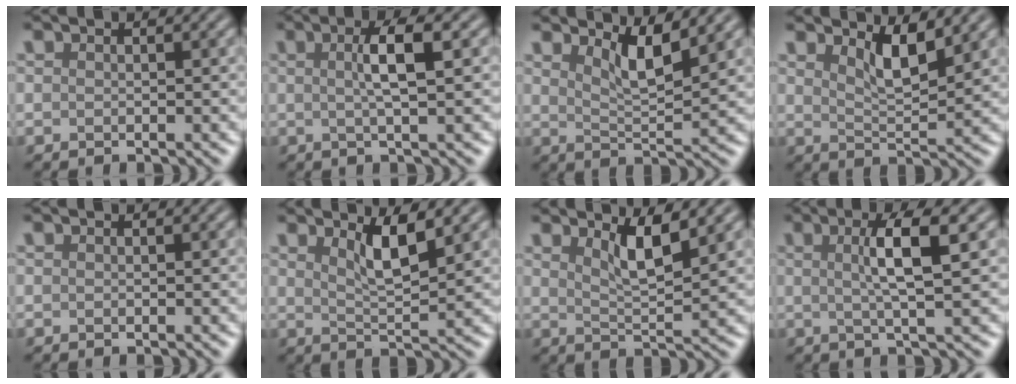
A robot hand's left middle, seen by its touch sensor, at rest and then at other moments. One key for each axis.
{"total": 3.4, "fx": 0.4, "fy": 0.6, "fz": 3.4, "tx": -0.057, "ty": 0.008, "tz": 0.001}
{"total": 3.6, "fx": 2.2, "fy": 0.8, "fz": 2.7, "tx": -0.052, "ty": -0.007, "tz": 0.037}
{"total": 3.5, "fx": 2.1, "fy": 1.0, "fz": 2.7, "tx": -0.053, "ty": -0.008, "tz": 0.033}
{"total": 0.0}
{"total": 3.4, "fx": 1.7, "fy": 0.8, "fz": 2.9, "tx": -0.052, "ty": -0.005, "tz": 0.031}
{"total": 3.5, "fx": 1.9, "fy": 0.8, "fz": 2.8, "tx": -0.051, "ty": -0.005, "tz": 0.033}
{"total": 4.6, "fx": 0.7, "fy": 0.8, "fz": 4.5, "tx": -0.074, "ty": 0.005, "tz": 0.008}